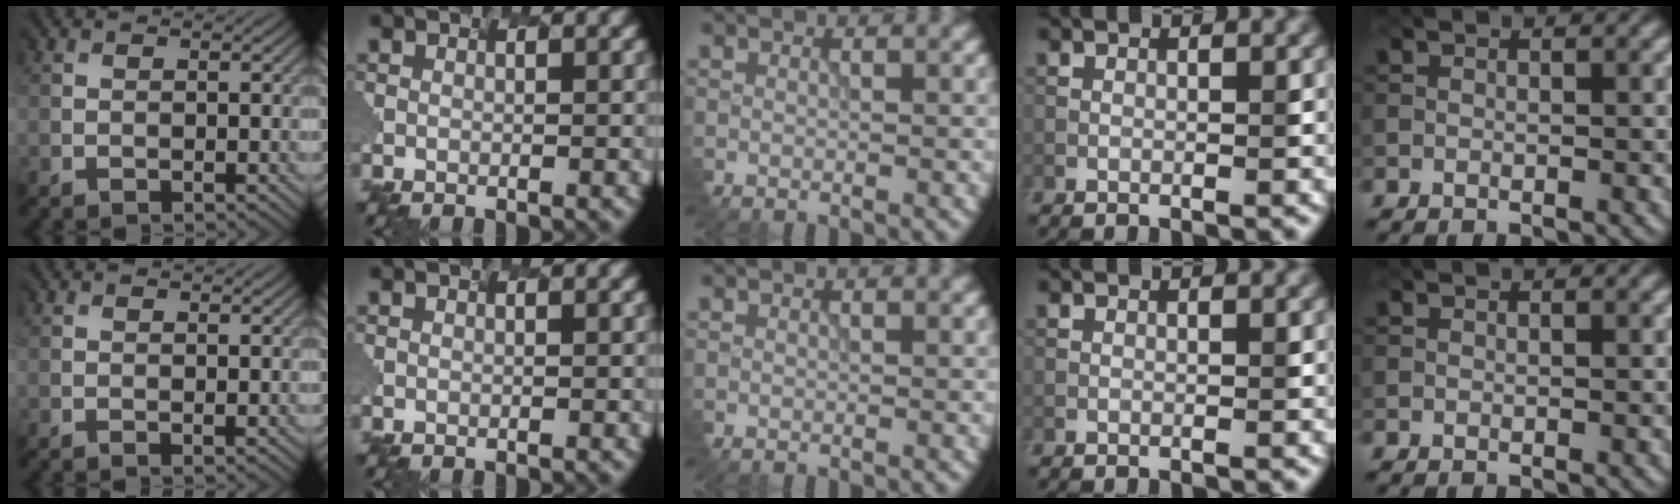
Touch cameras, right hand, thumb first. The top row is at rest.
{"thumb": {"total": 0.6, "force": [0.4, 0.2, 0.5], "torque": [-0.013, -0.001, 0.007]}}